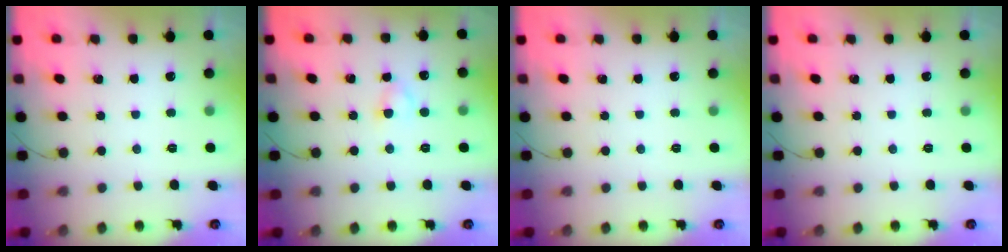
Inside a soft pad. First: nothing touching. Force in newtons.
{"total": 2.9, "press": 2.8, "slide": 0.8}
{"total": 0.0}
{"total": 0.0}